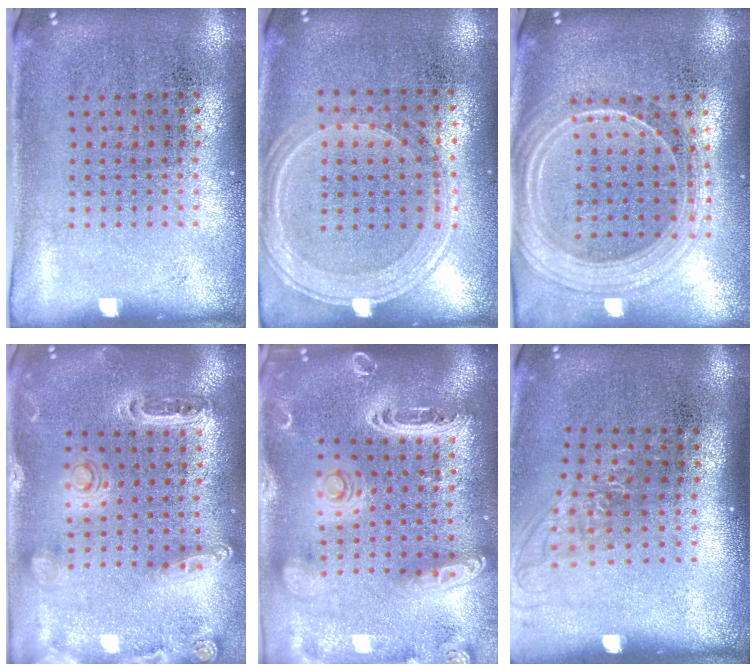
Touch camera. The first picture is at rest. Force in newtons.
{"total": 1.2, "press": 1.1, "slide": 0.4}
{"total": 2.3, "press": 2.0, "slide": 1.1}
{"total": 1.3, "press": 1.2, "slide": 0.4}
{"total": 3.1, "press": 2.6, "slide": 1.7}
{"total": 1.2, "press": 1.0, "slide": 0.7}